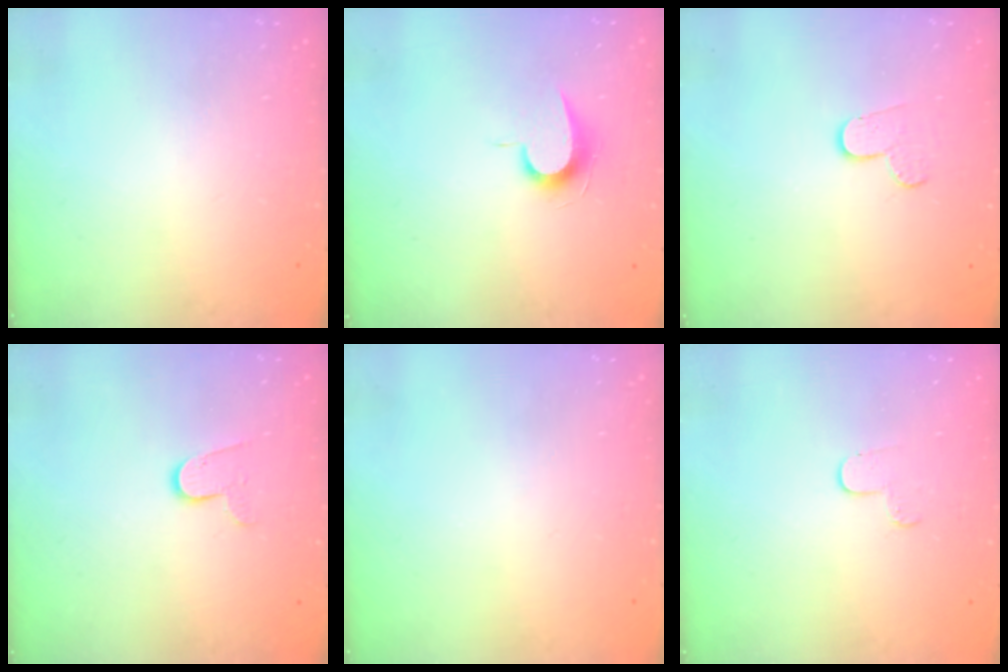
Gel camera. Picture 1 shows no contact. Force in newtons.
{"total": 7.1, "press": 7.0, "slide": 0.7}
{"total": 3.3, "press": 3.3, "slide": 0.3}
{"total": 7.2, "press": 7.2, "slide": 0.3}
{"total": 0.0}
{"total": 4.1, "press": 4.0, "slide": 0.4}